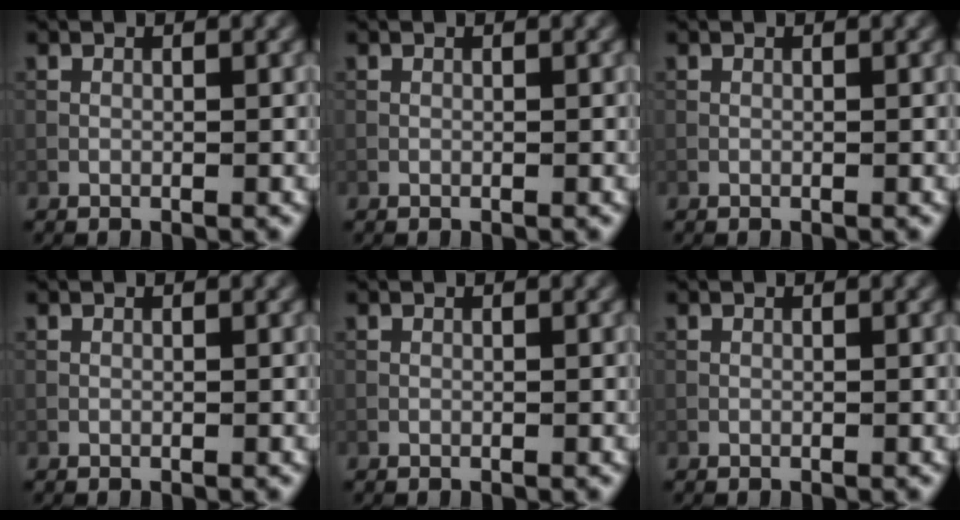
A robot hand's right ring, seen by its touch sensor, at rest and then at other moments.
{"total": 0.0}
{"total": 0.0}
{"total": 0.0}
{"total": 0.0}
{"total": 0.0}